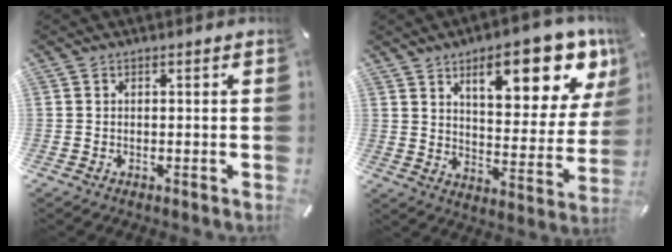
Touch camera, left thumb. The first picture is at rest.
{"total": 17.0, "force": [10.3, 6.5, 11.9], "torque": [-0.151, -0.063, 0.163]}